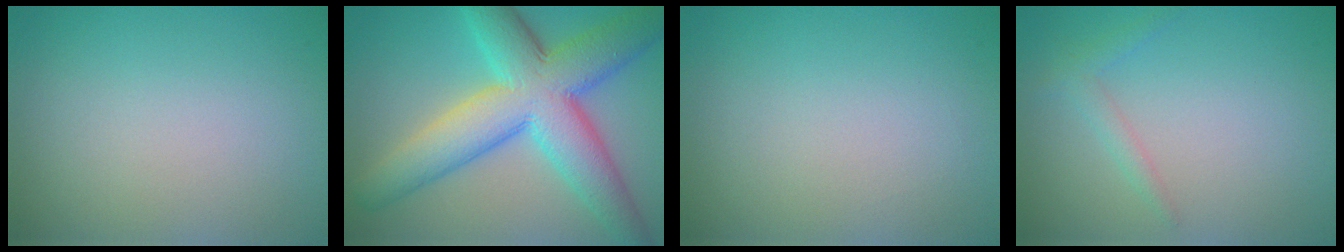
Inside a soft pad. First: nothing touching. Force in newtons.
{"total": 10.9, "press": 10.9, "slide": 0.2}
{"total": 0.0}
{"total": 0.7, "press": 0.7, "slide": 0.0}